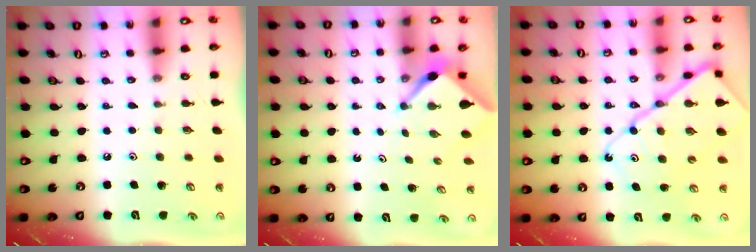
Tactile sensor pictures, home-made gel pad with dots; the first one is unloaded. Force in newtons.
{"total": 2.3, "press": 2.3, "slide": 0.3}
{"total": 16.1, "press": 16.0, "slide": 1.7}